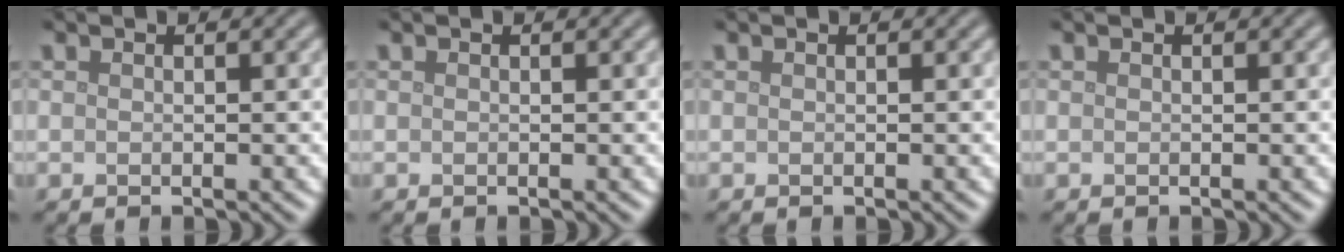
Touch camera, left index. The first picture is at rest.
{"total": 0.0}
{"total": 0.0}
{"total": 0.0}